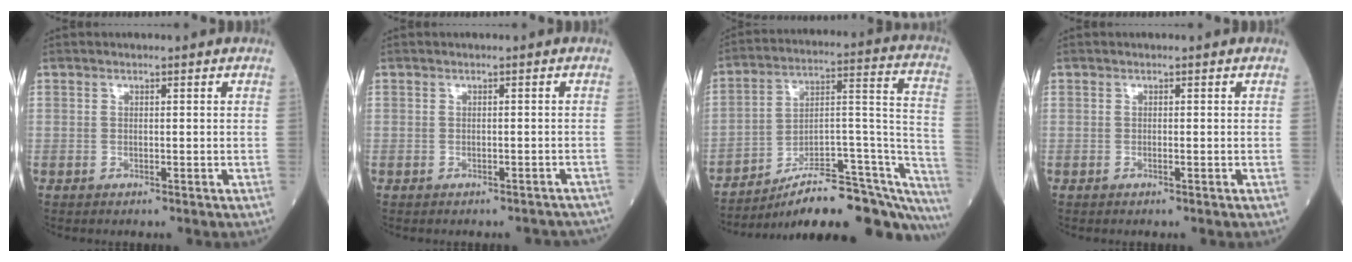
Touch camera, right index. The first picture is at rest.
{"total": 4.2, "force": [-3.7, 2.0, 0.5], "torque": [0.006, 0.011, -0.037]}
{"total": 26.2, "force": [-21.5, 5.0, 14.1], "torque": [-0.117, 0.038, -0.308]}
{"total": 0.0}